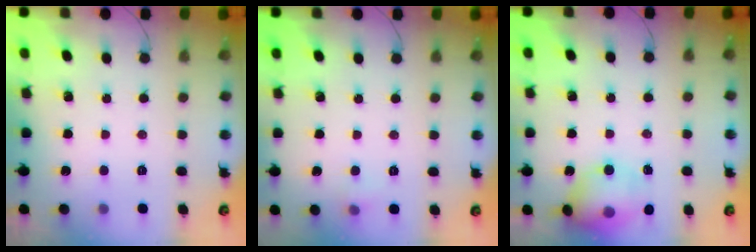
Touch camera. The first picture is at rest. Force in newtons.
{"total": 3.5, "press": 3.4, "slide": 1.0}
{"total": 14.8, "press": 14.6, "slide": 2.4}